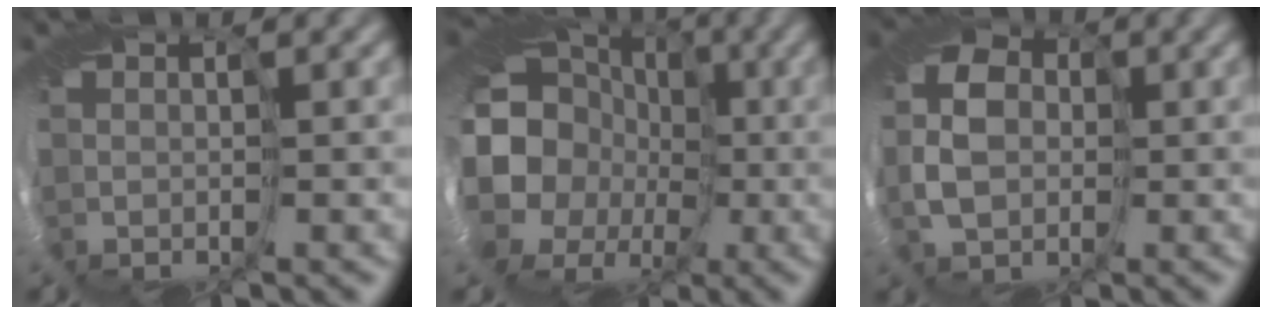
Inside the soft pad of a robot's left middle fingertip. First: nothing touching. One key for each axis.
{"total": 16.4, "fx": -2.9, "fy": 14.1, "fz": 7.8, "tx": -0.139, "ty": -0.016, "tz": -0.089}
{"total": 4.8, "fx": -1.3, "fy": 3.5, "fz": 3.1, "tx": -0.057, "ty": -0.008, "tz": -0.040}